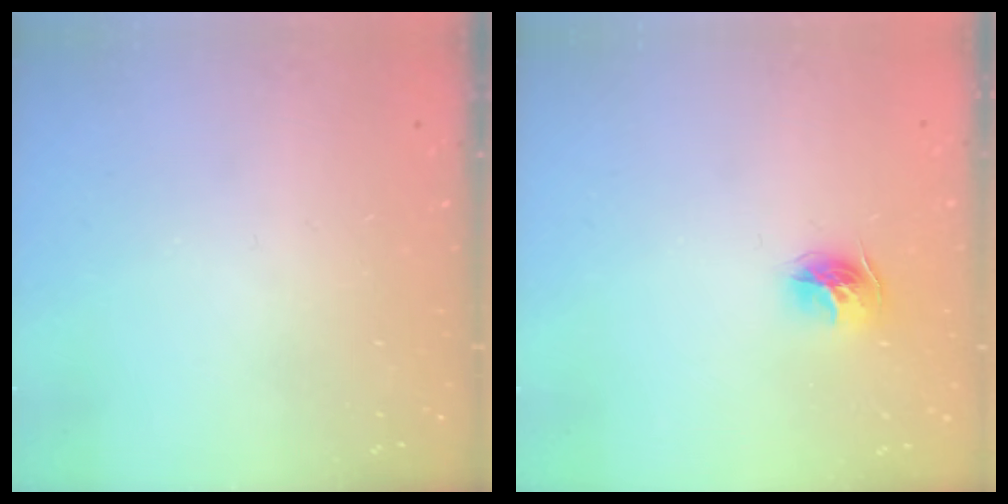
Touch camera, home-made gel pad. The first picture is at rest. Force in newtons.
{"total": 10.3, "press": 10.3, "slide": 0.6}